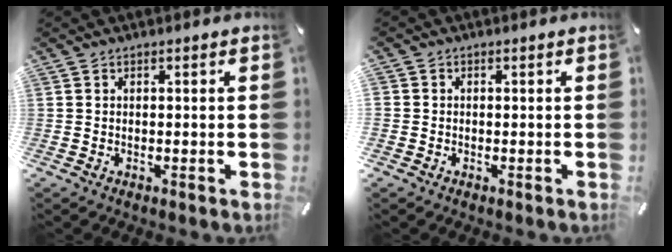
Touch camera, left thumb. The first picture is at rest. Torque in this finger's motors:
{"motor_torque": [-0.15, 2.77, -1.30, 1.47, -0.21]}